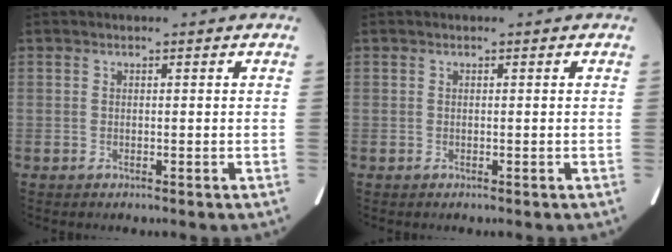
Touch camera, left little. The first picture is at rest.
{"total": 0.0}